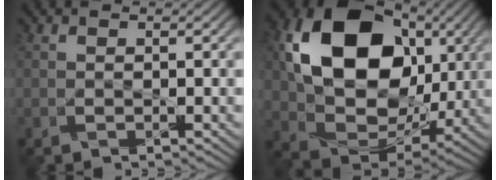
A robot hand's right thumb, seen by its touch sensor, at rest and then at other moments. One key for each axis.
{"total": 17.0, "fx": 4.4, "fy": 12.2, "fz": 11.1, "tx": -0.231, "ty": 0.006, "tz": 0.088}